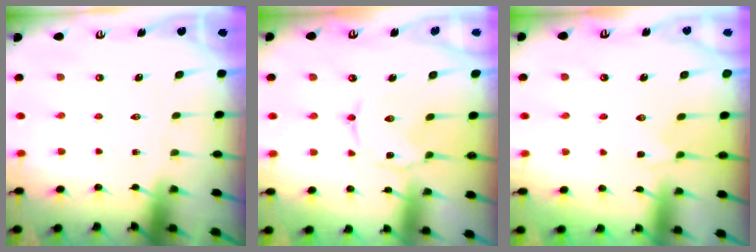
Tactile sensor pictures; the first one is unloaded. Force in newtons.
{"total": 0.9, "press": 0.8, "slide": 0.2}
{"total": 1.9, "press": 1.9, "slide": 0.4}